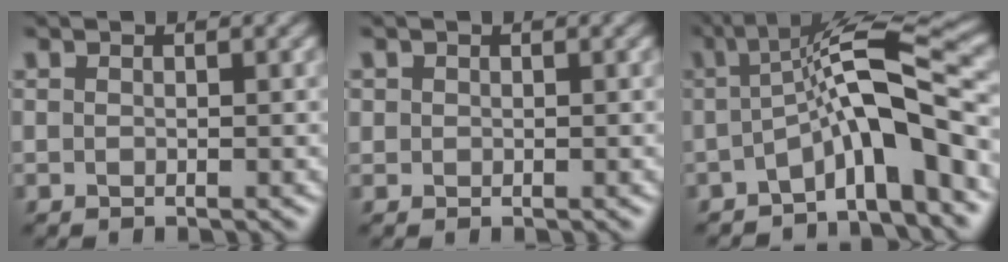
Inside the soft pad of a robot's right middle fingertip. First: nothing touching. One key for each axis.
{"total": 0.7, "fx": 0.2, "fy": 0.6, "fz": 0.0, "tx": 0.004, "ty": -0.003, "tz": 0.005}
{"total": 8.2, "fx": -1.6, "fy": 1.9, "fz": 7.9, "tx": -0.110, "ty": 0.020, "tz": -0.042}